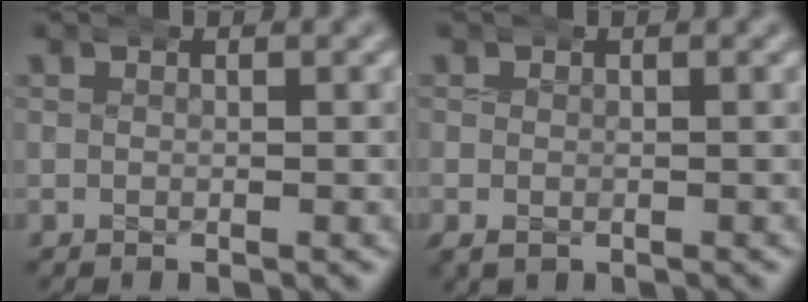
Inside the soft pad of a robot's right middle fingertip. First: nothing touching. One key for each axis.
{"total": 1.3, "fx": -0.3, "fy": 1.0, "fz": 0.8, "tx": -0.015, "ty": -0.004, "tz": 0.000}